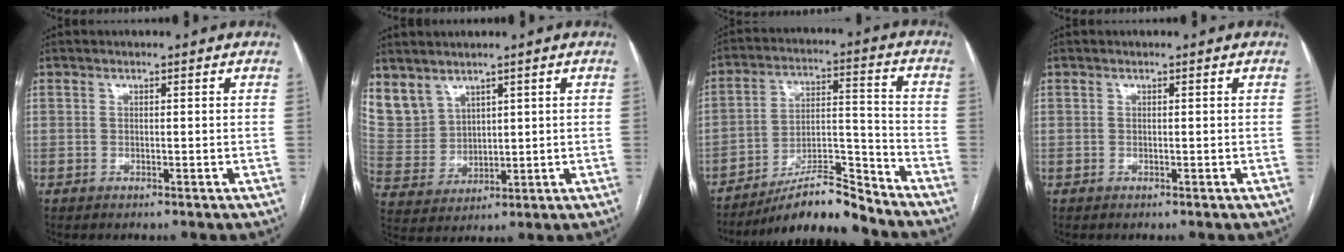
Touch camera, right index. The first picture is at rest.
{"total": 9.1, "force": [6.6, 5.9, 2.1], "torque": [-0.062, 0.015, 0.161]}
{"total": 11.1, "force": [-10.3, 0.7, 4.2], "torque": [-0.061, 0.025, -0.177]}
{"total": 0.0}